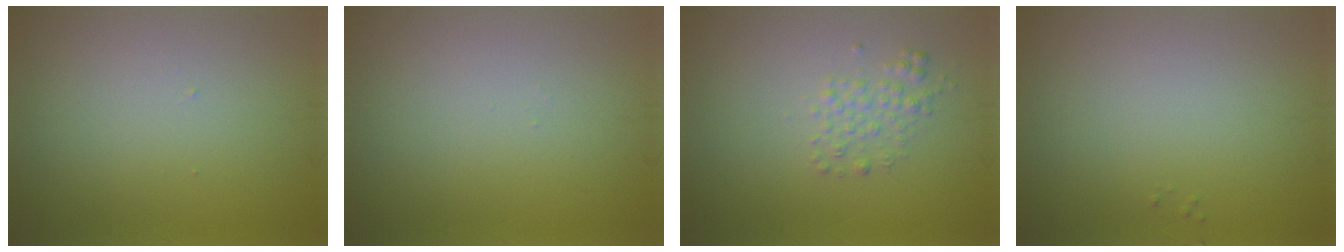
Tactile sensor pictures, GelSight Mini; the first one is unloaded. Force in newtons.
{"total": 0.0}
{"total": 1.8, "press": 1.8, "slide": 0.0}
{"total": 0.0}